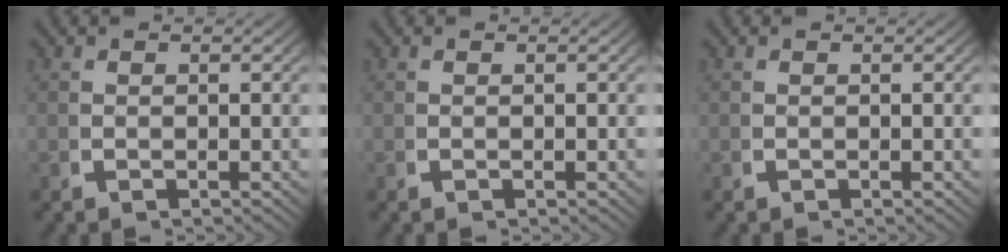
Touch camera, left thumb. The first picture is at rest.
{"total": 0.0}
{"total": 0.0}